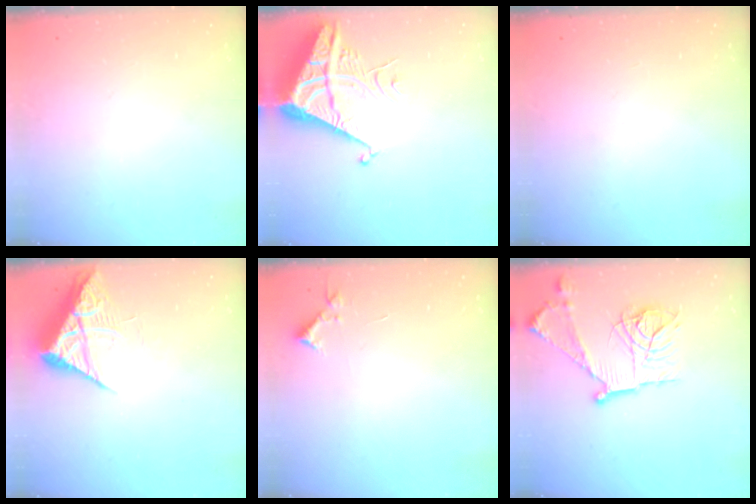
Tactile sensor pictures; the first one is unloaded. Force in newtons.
{"total": 7.0, "press": 6.9, "slide": 0.7}
{"total": 0.0}
{"total": 7.5, "press": 7.5, "slide": 0.8}
{"total": 3.6, "press": 3.6, "slide": 0.5}
{"total": 18.7, "press": 18.6, "slide": 1.5}